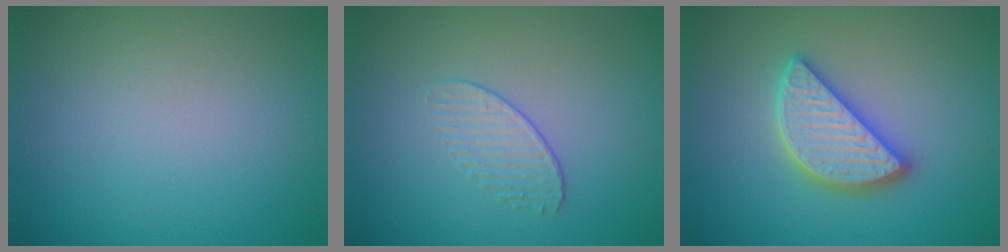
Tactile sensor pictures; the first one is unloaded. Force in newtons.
{"total": 1.3, "press": 0.7, "slide": 1.1}
{"total": 4.7, "press": 4.7, "slide": 0.4}